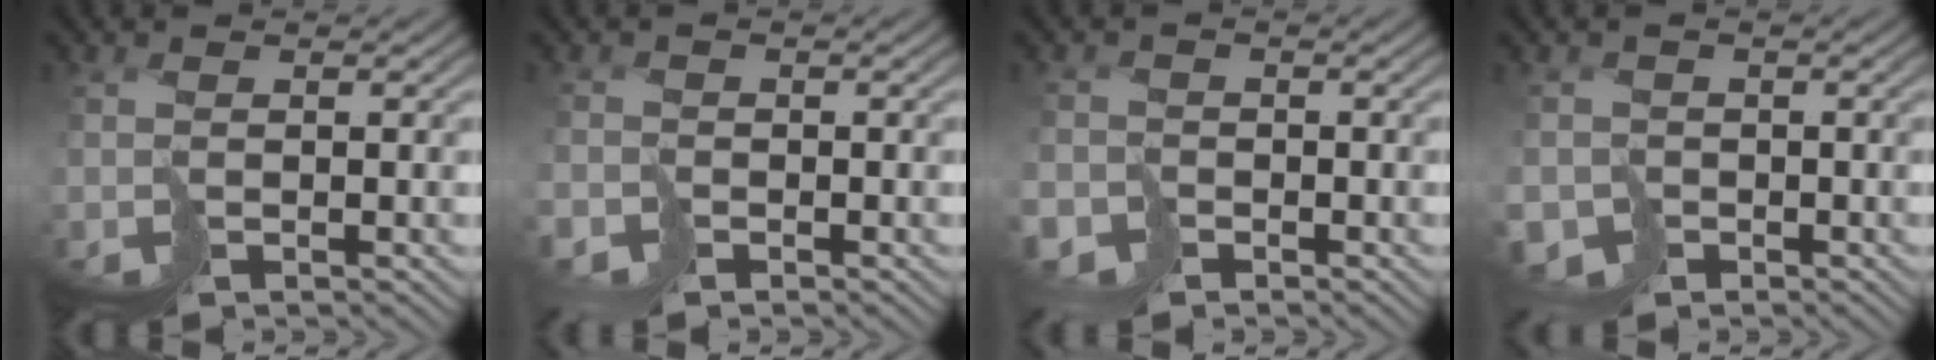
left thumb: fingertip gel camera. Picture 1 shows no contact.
{"total": 2.0, "force": [-1.7, 0.6, -0.9], "torque": [0.034, -0.003, -0.039]}
{"total": 2.5, "force": [-2.2, 1.0, -0.6], "torque": [0.030, -0.001, -0.048]}
{"total": 3.0, "force": [-2.0, 2.2, 0.3], "torque": [0.003, -0.010, -0.041]}